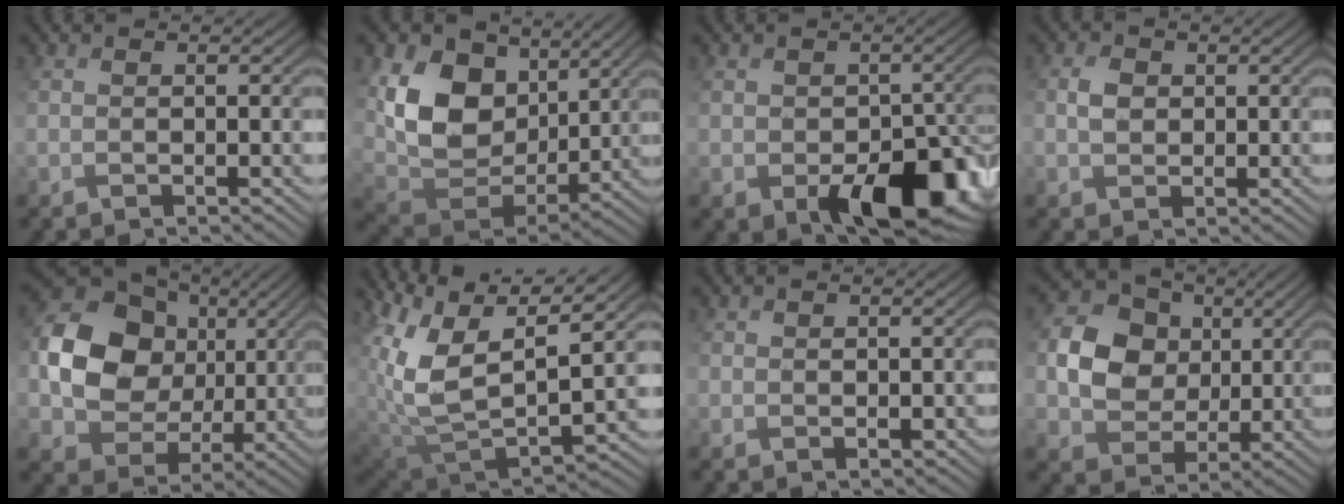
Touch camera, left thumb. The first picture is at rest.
{"total": 12.9, "force": [5.0, 9.2, 7.6], "torque": [-0.175, 0.003, 0.097]}
{"total": 9.8, "force": [-4.1, 6.3, 6.3], "torque": [-0.099, -0.034, -0.050]}
{"total": 1.9, "force": [0.9, 1.7, 0.5], "torque": [-0.012, 0.009, 0.013]}
{"total": 14.6, "force": [3.3, 12.1, 7.6], "torque": [-0.186, 0.019, 0.059]}
{"total": 12.4, "force": [5.8, 6.7, 8.6], "torque": [-0.221, 0.002, 0.120]}
{"total": 1.6, "force": [-0.1, 1.5, 0.5], "torque": [-0.009, -0.004, -0.001]}
{"total": 10.7, "force": [2.6, 9.1, 4.9], "torque": [-0.127, 0.023, 0.051]}